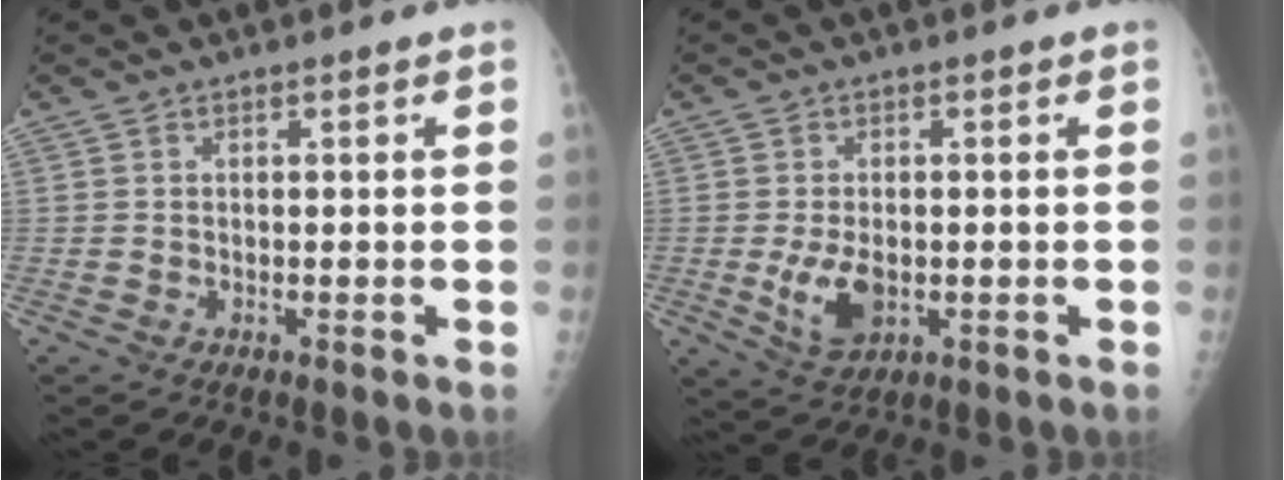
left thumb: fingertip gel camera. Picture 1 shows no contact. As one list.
[{"total": 6.0, "force": [-1.1, 3.6, 4.7], "torque": [-0.082, -0.010, -0.012]}]